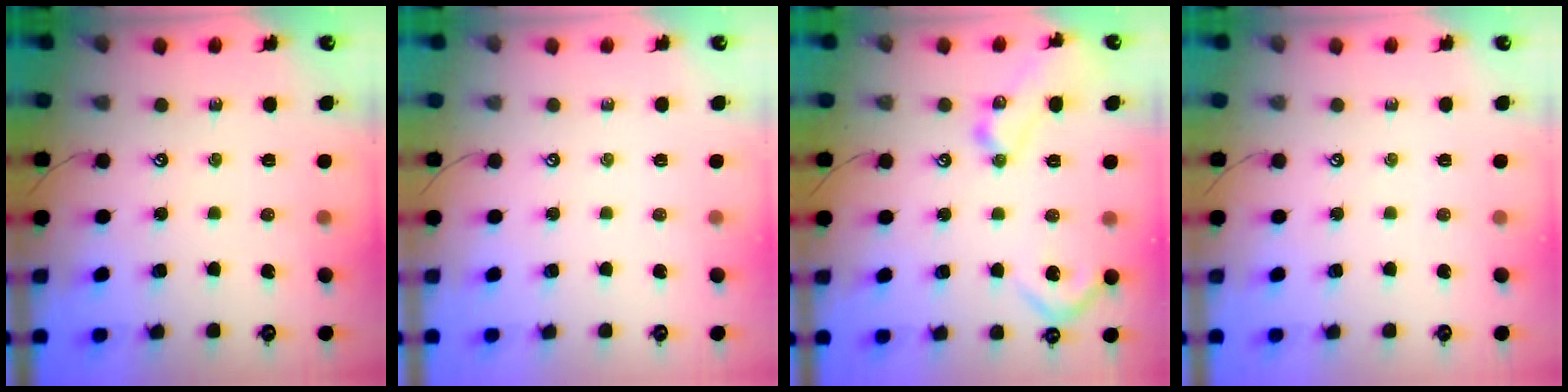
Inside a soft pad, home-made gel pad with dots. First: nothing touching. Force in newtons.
{"total": 0.0}
{"total": 16.1, "press": 16.1, "slide": 0.4}
{"total": 0.0}